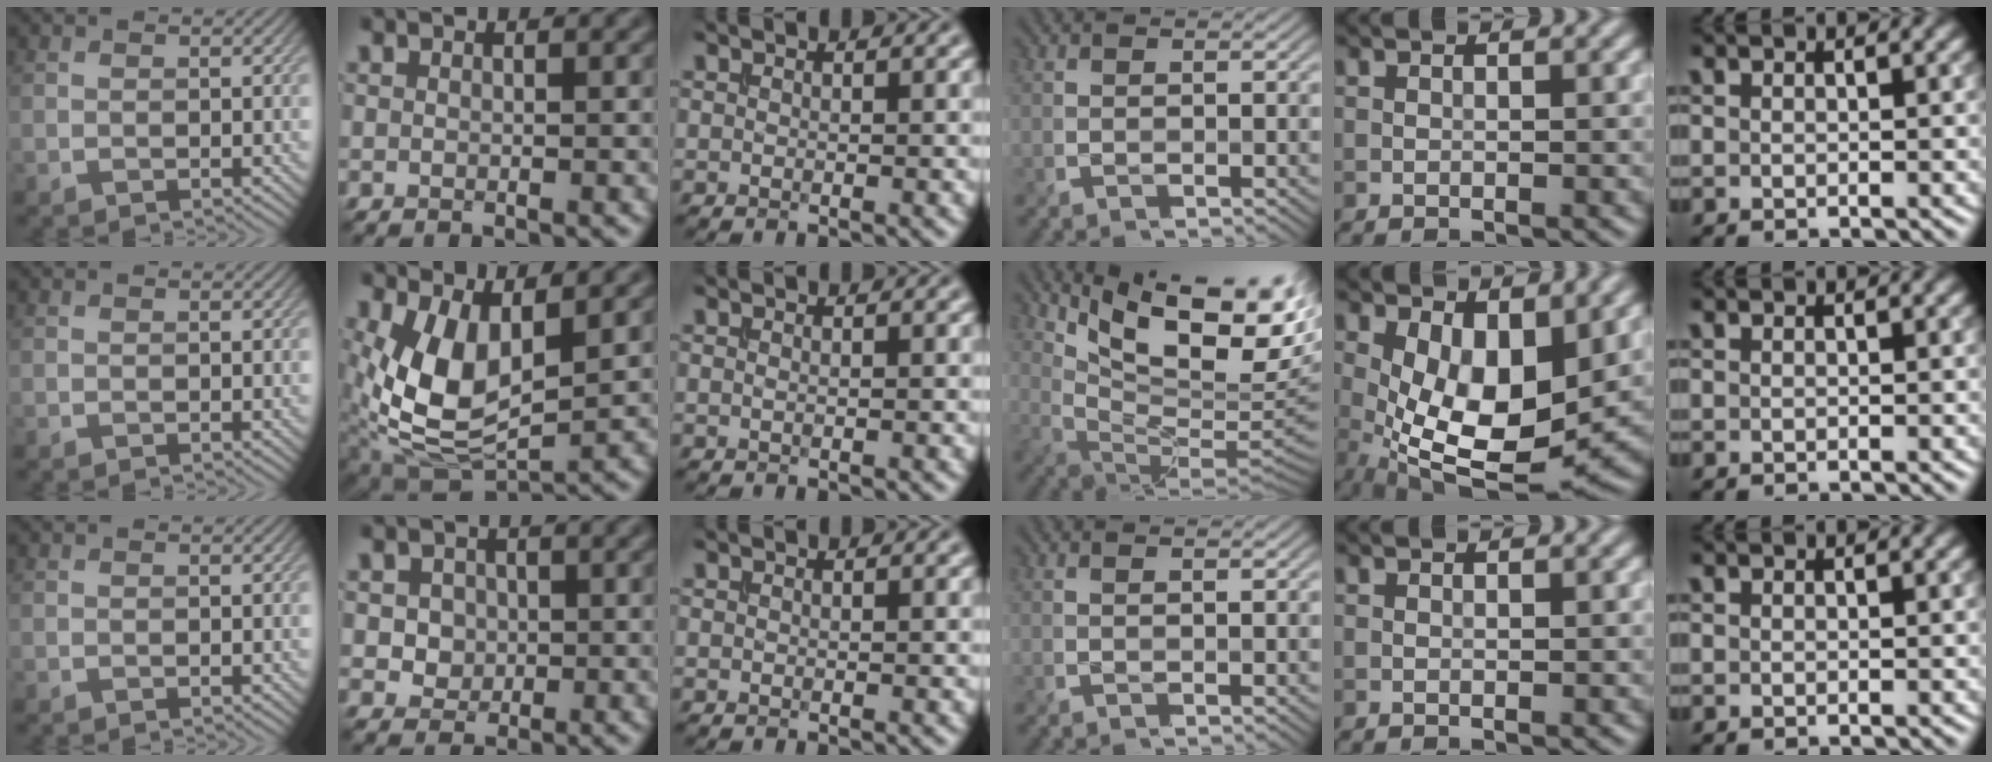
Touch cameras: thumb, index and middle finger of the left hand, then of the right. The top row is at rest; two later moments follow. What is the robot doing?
{"motion": "insert", "object": "drawer"}